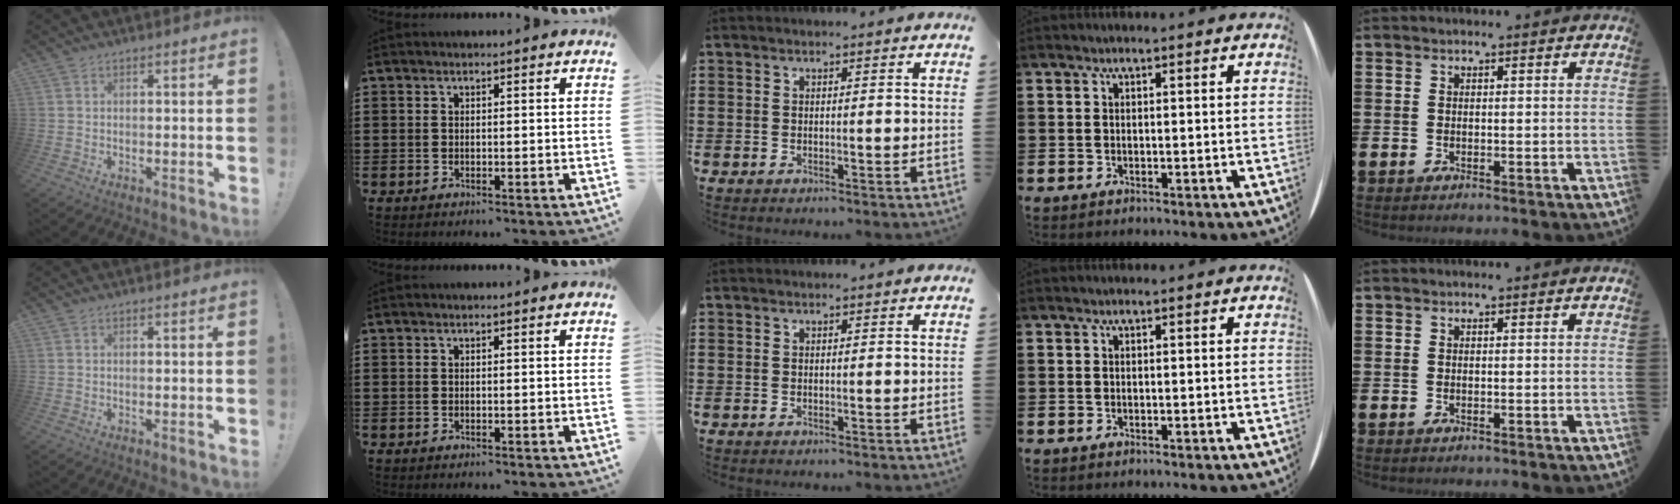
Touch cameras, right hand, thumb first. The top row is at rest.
{}